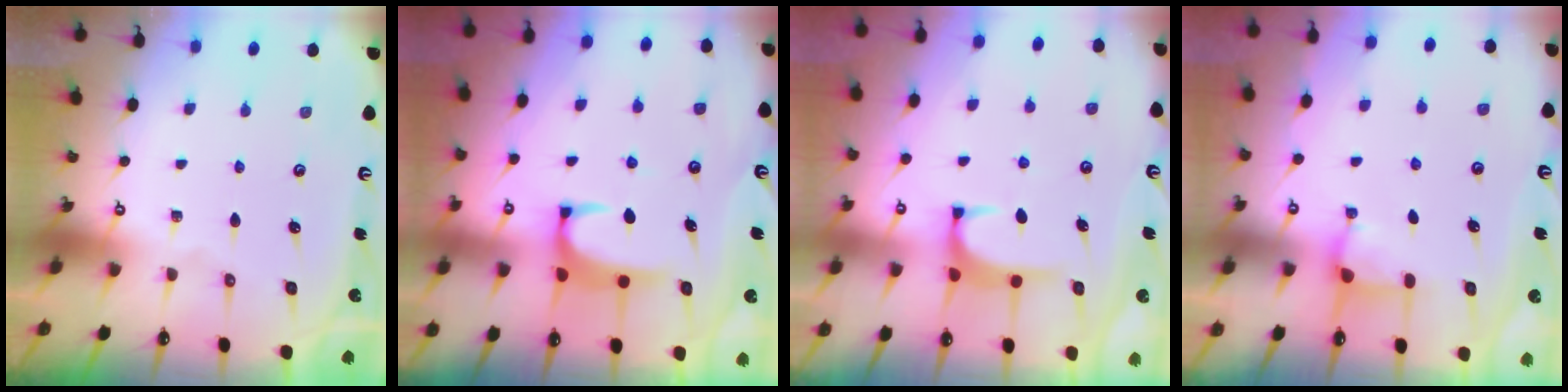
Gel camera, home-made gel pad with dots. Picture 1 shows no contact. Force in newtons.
{"total": 2.0, "press": 2.0, "slide": 0.3}
{"total": 1.1, "press": 0.8, "slide": 0.8}
{"total": 3.7, "press": 3.7, "slide": 0.4}